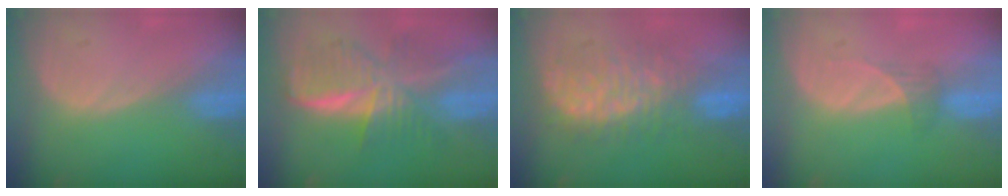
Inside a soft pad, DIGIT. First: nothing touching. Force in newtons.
{"total": 9.1, "press": 9.1, "slide": 0.6}
{"total": 9.0, "press": 9.0, "slide": 0.6}
{"total": 1.8, "press": 1.6, "slide": 0.8}